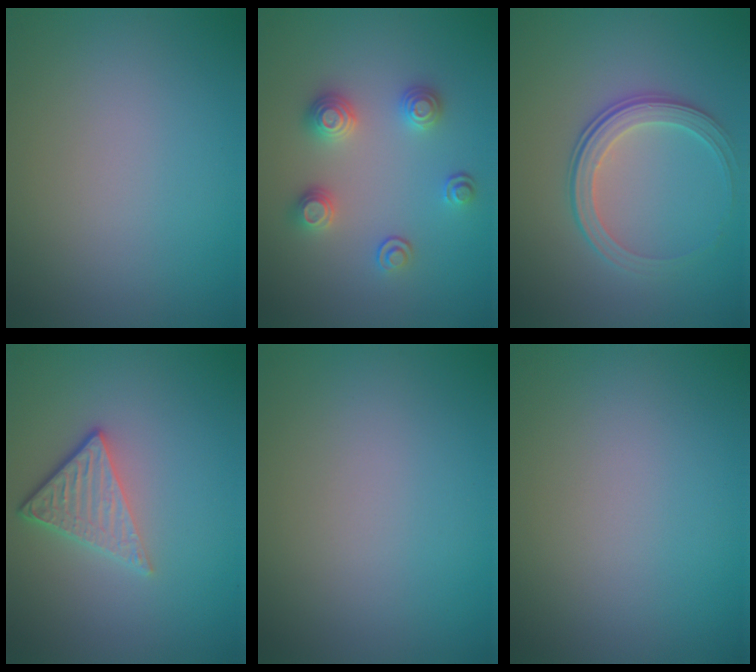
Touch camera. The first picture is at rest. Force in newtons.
{"total": 3.1, "press": 2.8, "slide": 1.4}
{"total": 3.3, "press": 2.8, "slide": 1.8}
{"total": 3.6, "press": 2.7, "slide": 2.3}
{"total": 0.0}
{"total": 0.0}